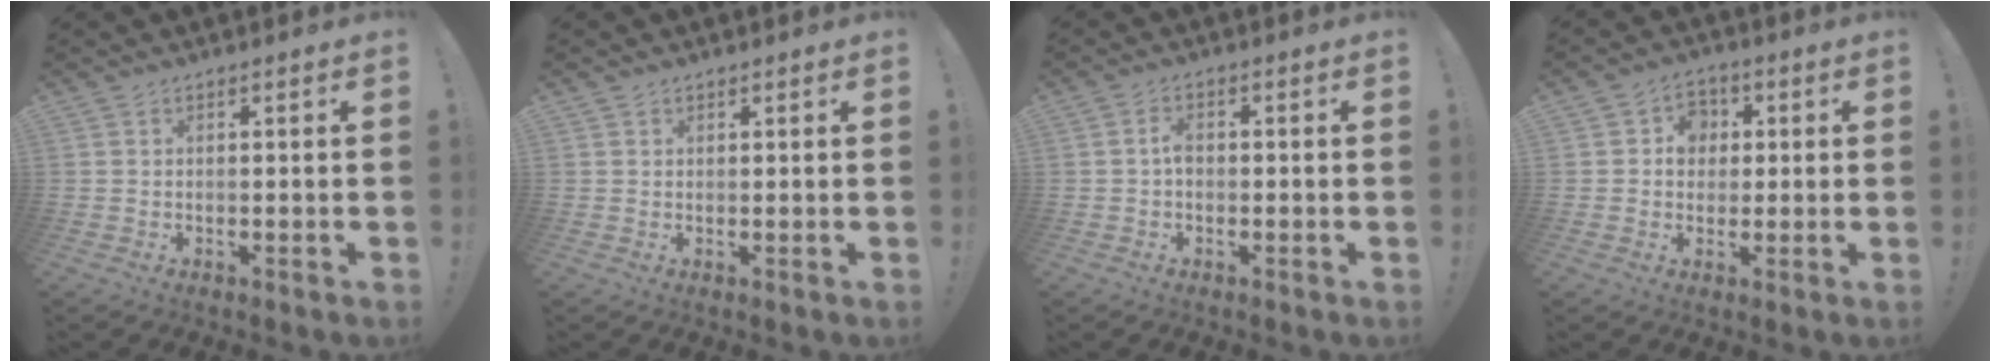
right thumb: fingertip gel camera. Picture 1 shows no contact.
{"total": 0.8, "force": [0.7, 0.3, 0.1], "torque": [0.006, -0.003, 0.012]}
{"total": 2.7, "force": [-0.5, 1.6, 2.1], "torque": [-0.041, 0.008, -0.009]}
{"total": 6.7, "force": [1.0, 6.1, 2.7], "torque": [-0.036, 0.004, 0.021]}